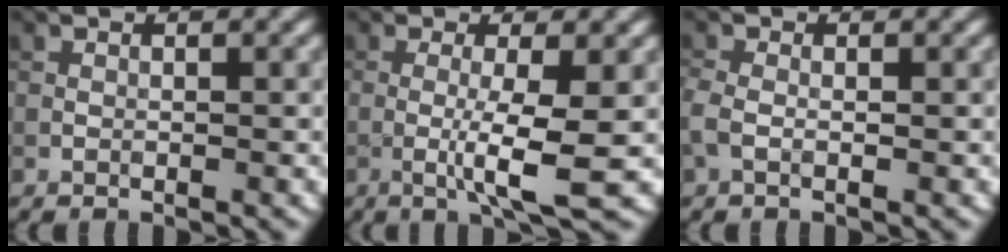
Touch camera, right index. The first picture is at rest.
{"total": 4.5, "force": [-0.5, 0.6, 4.5], "torque": [-0.077, -0.011, -0.010]}
{"total": 1.4, "force": [-0.5, 0.7, 1.0], "torque": [-0.031, -0.001, -0.015]}